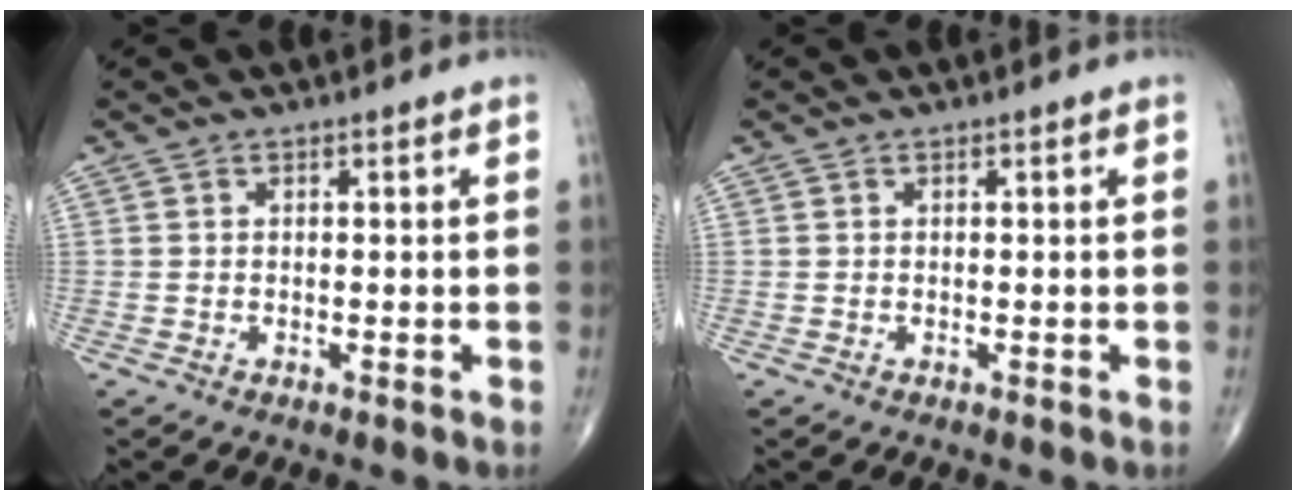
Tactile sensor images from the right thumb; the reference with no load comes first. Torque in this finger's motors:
{"motor_torque": [0.00, 0.00, 0.03, 0.05, 0.04]}